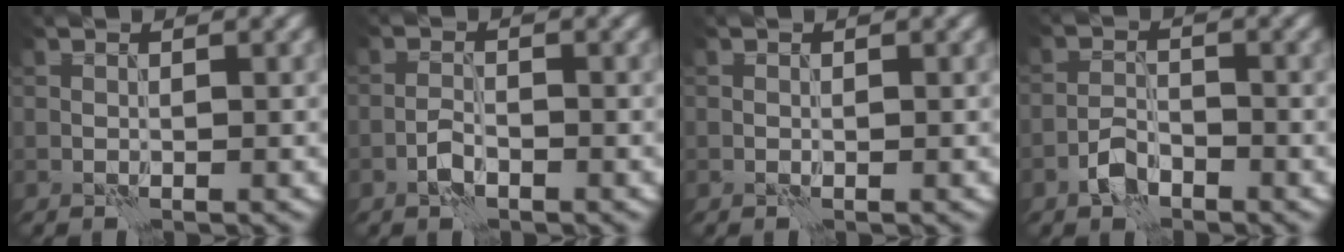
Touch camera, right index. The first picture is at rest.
{"total": 1.7, "force": [-1.0, 0.7, 1.1], "torque": [-0.020, 0.004, -0.024]}
{"total": 0.0}
{"total": 2.6, "force": [-1.8, 1.3, 1.4], "torque": [-0.024, 0.007, -0.039]}